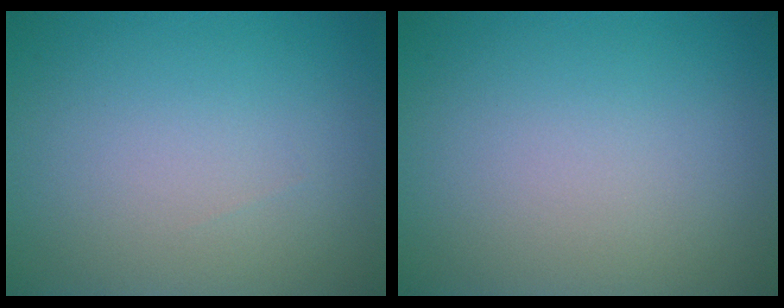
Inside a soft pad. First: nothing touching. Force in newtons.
{"total": 0.0}